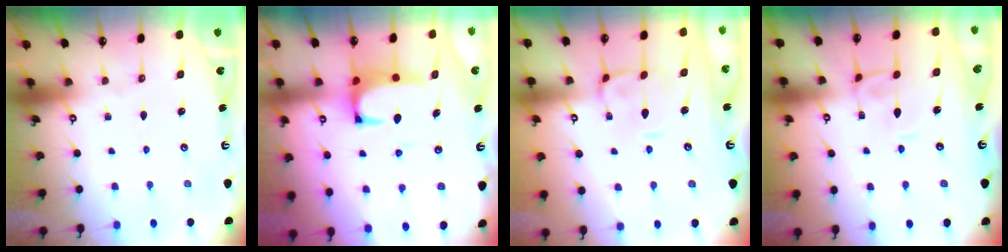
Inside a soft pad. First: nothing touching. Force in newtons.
{"total": 2.5, "press": 2.4, "slide": 0.8}
{"total": 2.0, "press": 1.6, "slide": 1.1}
{"total": 2.9, "press": 2.9, "slide": 0.2}